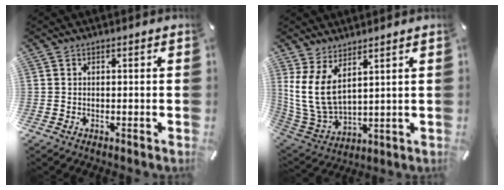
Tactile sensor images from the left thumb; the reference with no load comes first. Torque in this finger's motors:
{"motor_torque": [0.50, 0.59, 1.76, -1.01, 0.25]}